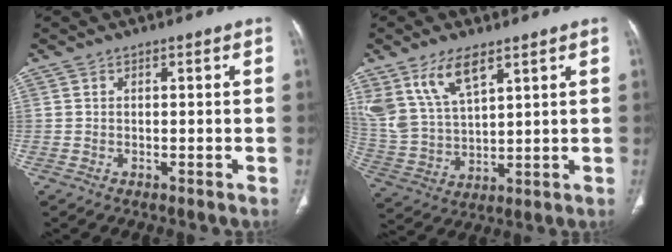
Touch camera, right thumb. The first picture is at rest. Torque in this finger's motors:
{"motor_torque": [0.32, 0.93, 0.99, 0.83, 0.11]}